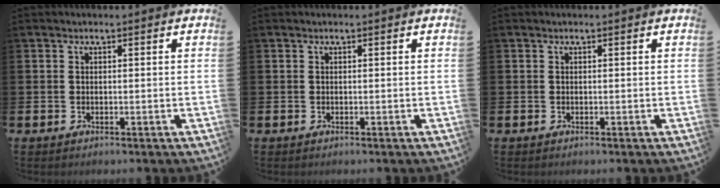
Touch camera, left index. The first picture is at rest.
{"total": 0.0}
{"total": 0.0}